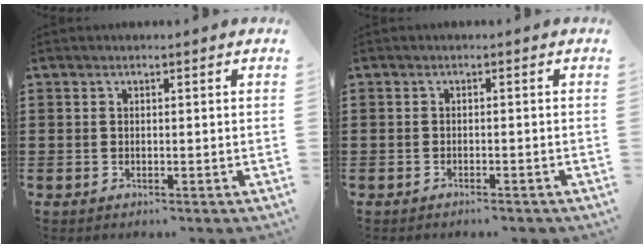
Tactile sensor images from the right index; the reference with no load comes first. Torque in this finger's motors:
{"motor_torque": [0.41, 0.51, 0.08, 0.02]}